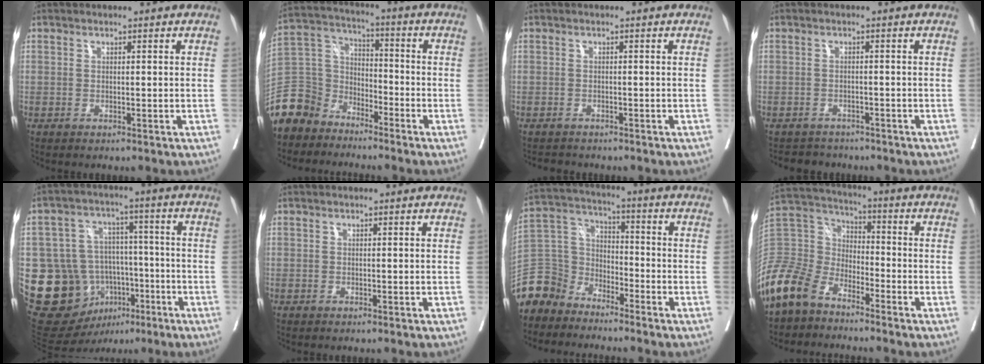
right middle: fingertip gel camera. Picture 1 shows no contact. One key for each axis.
{"total": 12.4, "fx": -10.1, "fy": 7.0, "fz": 1.9, "tx": -0.065, "ty": 0.027, "tz": -0.199}
{"total": 2.2, "fx": -2.0, "fy": 0.8, "fz": 0.1, "tx": -0.004, "ty": -0.006, "tz": -0.032}
{"total": 3.7, "fx": -3.4, "fy": 1.5, "fz": -0.3, "tx": 0.002, "ty": -0.002, "tz": -0.052}
{"total": 15.0, "fx": -5.0, "fy": 12.7, "fz": 6.3, "tx": -0.117, "ty": 0.045, "tz": -0.061}
{"total": 0.0}
{"total": 10.4, "fx": -8.8, "fy": 5.4, "fz": 0.7, "tx": -0.033, "ty": 0.027, "tz": -0.180}
{"total": 14.1, "fx": -10.6, "fy": 7.5, "fz": 5.5, "tx": -0.140, "ty": 0.020, "tz": -0.215}